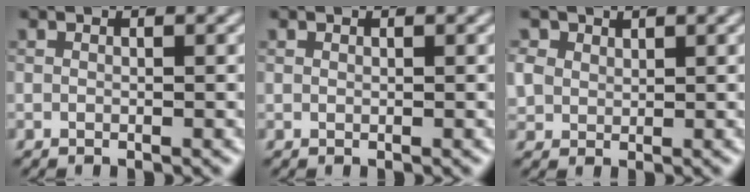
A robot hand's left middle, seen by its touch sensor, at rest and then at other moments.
{"total": 0.0}
{"total": 2.2, "force": [1.1, 1.8, 0.7], "torque": [-0.023, -0.001, 0.027]}